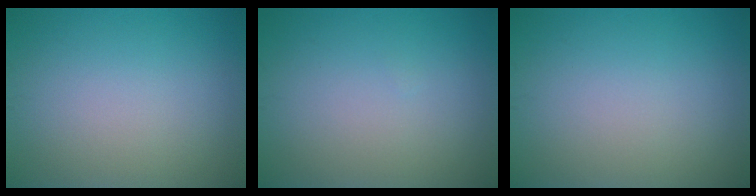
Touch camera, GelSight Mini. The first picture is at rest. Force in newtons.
{"total": 0.0}
{"total": 0.0}